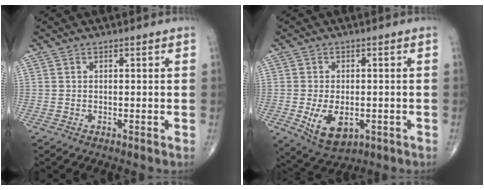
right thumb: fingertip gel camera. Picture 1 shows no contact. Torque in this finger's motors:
{"motor_torque": [0.05, 0.31, 0.41, 0.45, 0.24]}